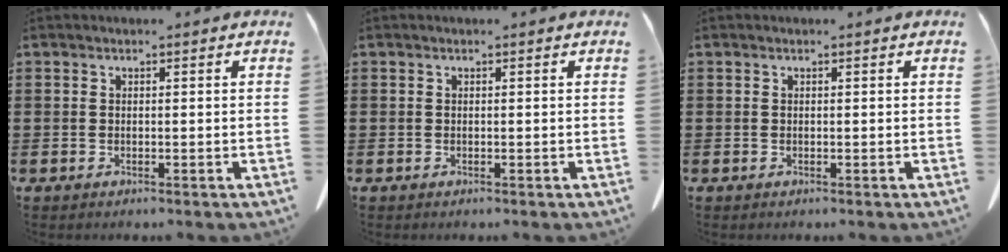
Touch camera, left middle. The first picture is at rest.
{"total": 0.0}
{"total": 0.0}